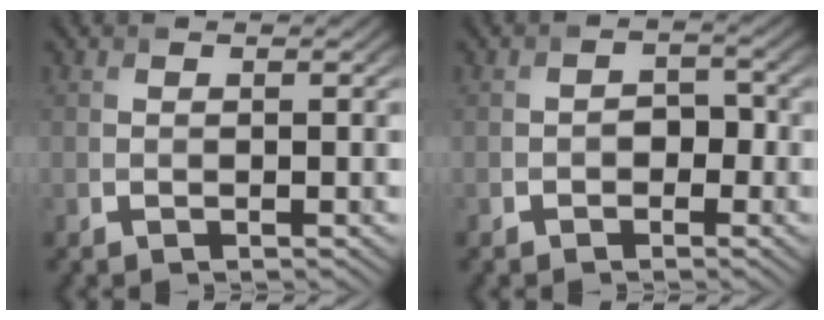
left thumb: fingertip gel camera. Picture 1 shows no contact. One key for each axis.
{"total": 1.9, "fx": -0.8, "fy": 1.4, "fz": 1.1, "tx": -0.018, "ty": 0.001, "tz": -0.016}